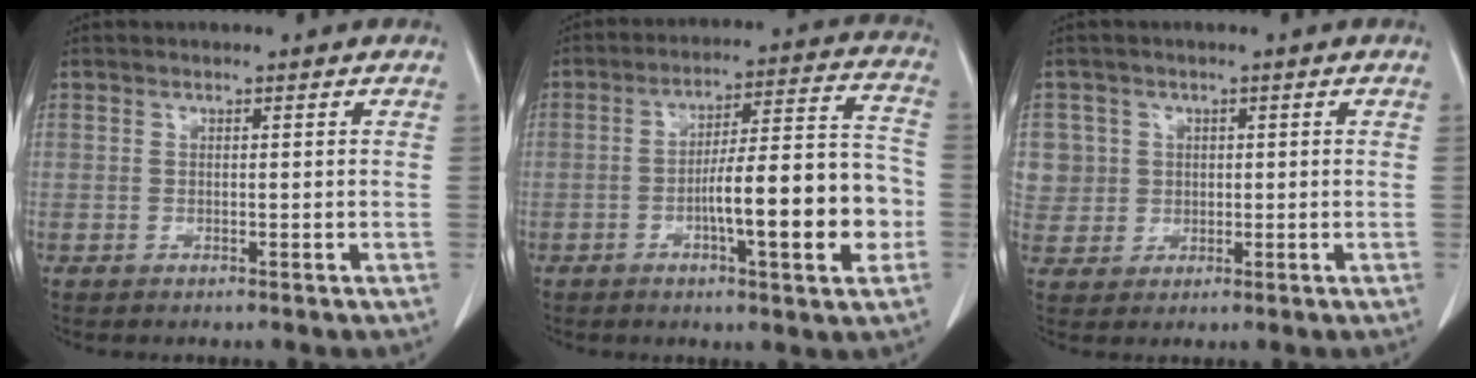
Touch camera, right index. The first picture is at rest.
{"total": 14.7, "force": [-4.0, 2.1, 14.0], "torque": [-0.211, 0.020, -0.056]}
{"total": 5.5, "force": [1.2, 5.4, -0.1], "torque": [0.007, 0.016, 0.031]}